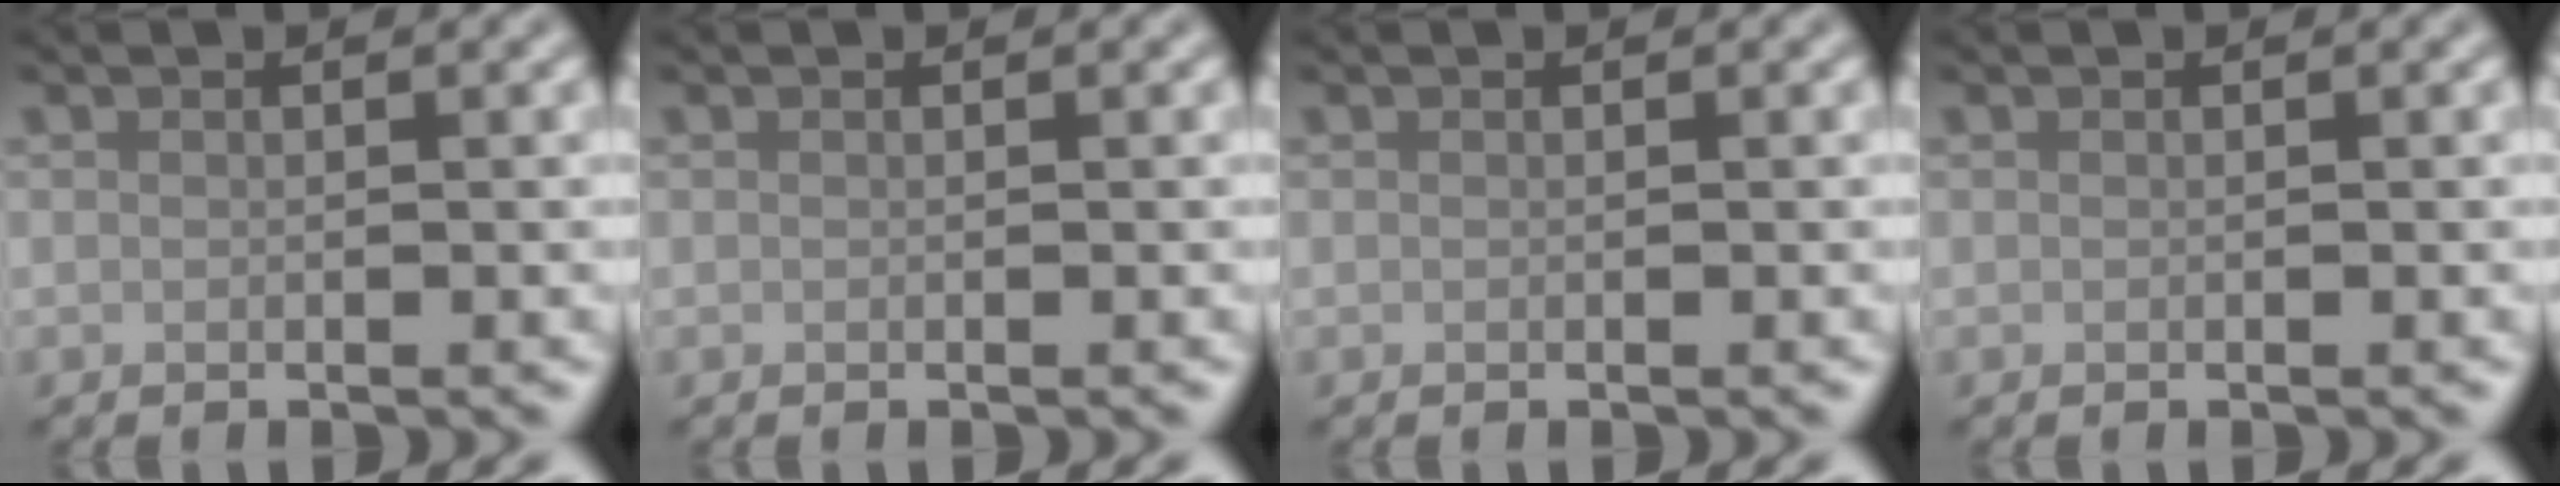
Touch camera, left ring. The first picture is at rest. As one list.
[{"total": 0.0}, {"total": 0.0}, {"total": 0.0}]